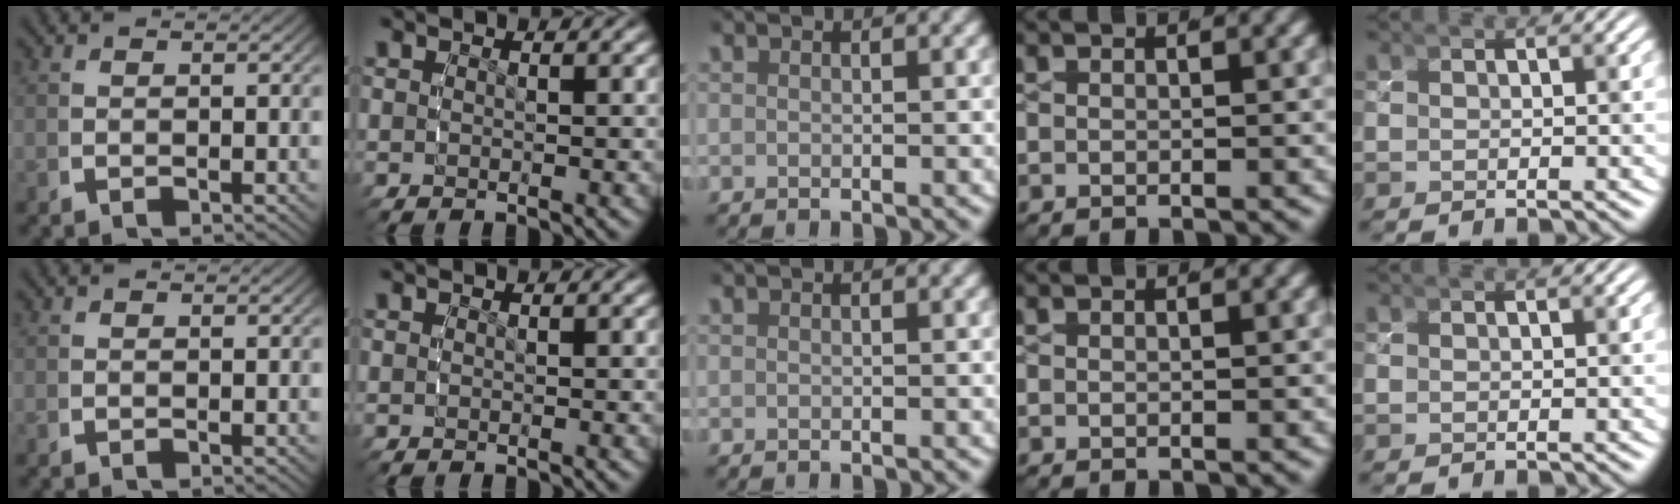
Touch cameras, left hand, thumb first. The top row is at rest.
{}